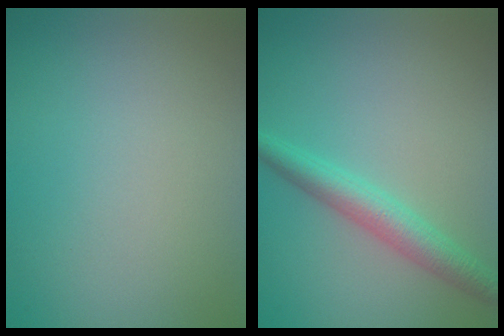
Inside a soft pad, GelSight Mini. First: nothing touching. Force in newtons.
{"total": 3.3, "press": 3.3, "slide": 0.1}